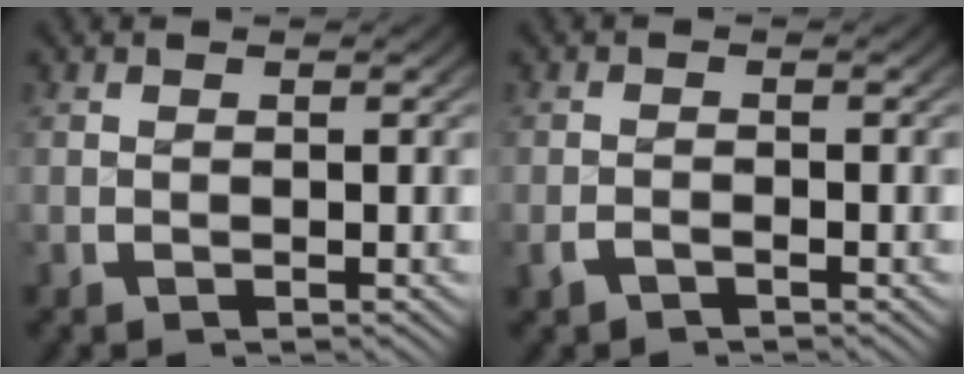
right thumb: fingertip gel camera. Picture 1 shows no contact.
{"total": 1.2, "force": [-1.1, 0.2, 0.0], "torque": [-0.008, -0.004, -0.020]}